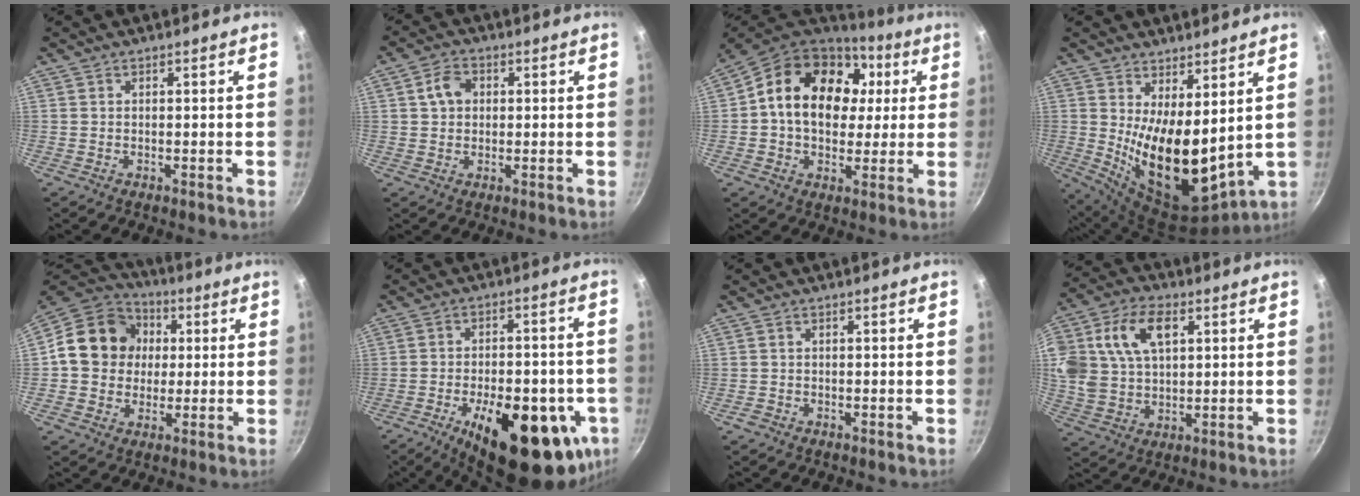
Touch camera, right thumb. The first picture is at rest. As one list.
[{"total": 4.8, "force": [0.9, 3.7, 2.8], "torque": [-0.035, 0.010, 0.010]}, {"total": 21.0, "force": [4.1, 15.3, 13.8], "torque": [-0.211, 0.018, 0.056]}, {"total": 16.4, "force": [3.6, 7.6, 14.1], "torque": [-0.205, -0.059, 0.081]}, {"total": 15.4, "force": [1.8, 13.5, 7.3], "torque": [-0.095, 0.023, 0.015]}, {"total": 24.1, "force": [-9.1, 10.6, 19.6], "torque": [-0.244, 0.016, -0.117]}, {"total": 1.1, "force": [-0.7, 0.9, 0.3], "torque": [-0.006, 0.003, -0.010]}, {"total": 19.2, "force": [6.2, 12.7, 13.0], "torque": [-0.274, 0.013, 0.116]}]